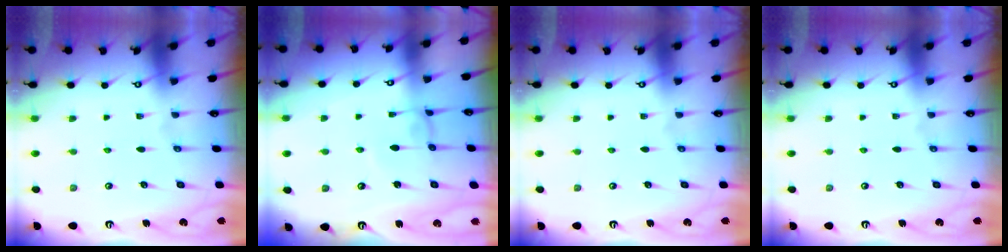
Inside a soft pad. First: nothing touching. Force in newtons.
{"total": 1.0, "press": 0.9, "slide": 0.4}
{"total": 0.0}
{"total": 0.0}